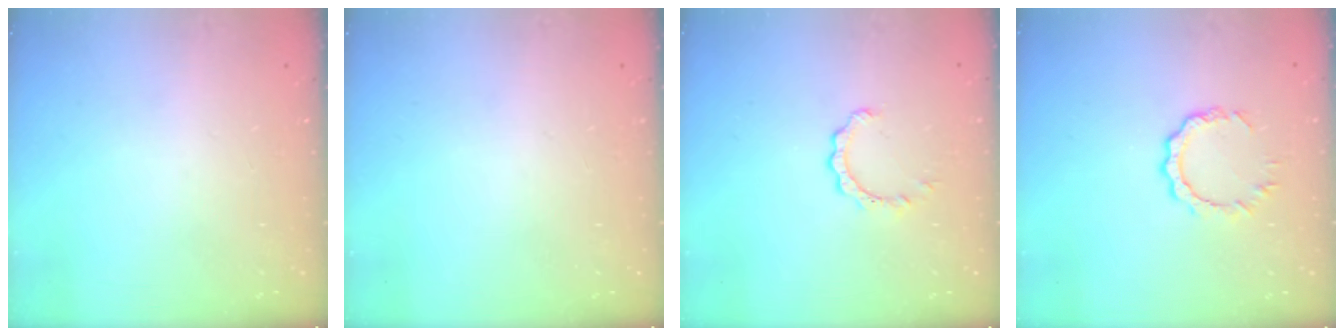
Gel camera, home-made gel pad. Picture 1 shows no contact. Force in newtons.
{"total": 0.0}
{"total": 2.1, "press": 2.1, "slide": 0.1}
{"total": 6.5, "press": 6.5, "slide": 0.7}